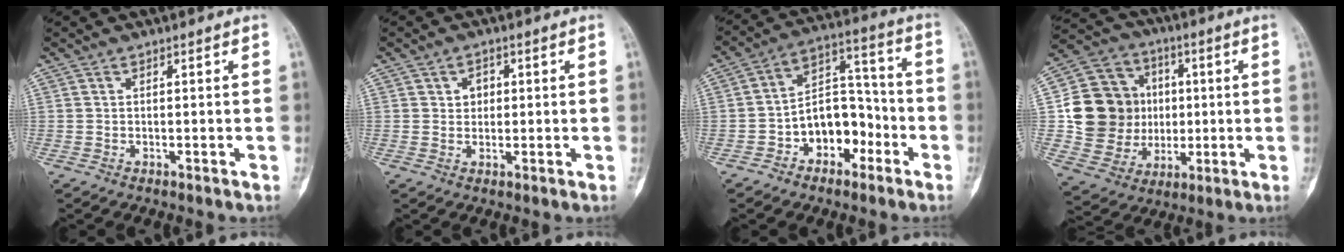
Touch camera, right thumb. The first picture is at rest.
{"total": 2.6, "force": [0.6, 2.2, 1.3], "torque": [-0.003, 0.001, 0.007]}
{"total": 11.6, "force": [-4.5, 7.9, 7.2], "torque": [-0.072, 0.059, -0.079]}
{"total": 17.7, "force": [1.2, 15.7, 8.1], "torque": [-0.107, 0.019, 0.037]}